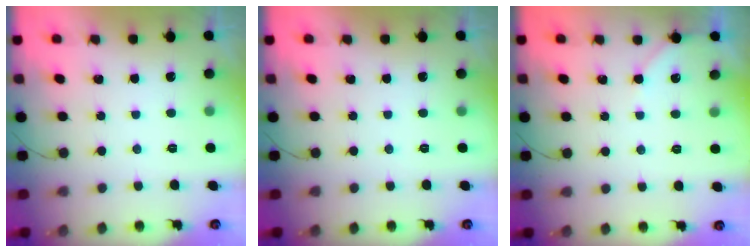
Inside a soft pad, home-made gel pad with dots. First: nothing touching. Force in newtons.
{"total": 0.0}
{"total": 3.7, "press": 3.7, "slide": 0.4}